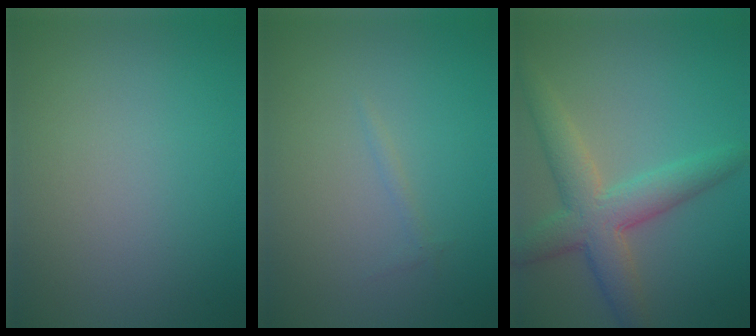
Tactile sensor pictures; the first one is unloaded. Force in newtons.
{"total": 0.5, "press": 0.5, "slide": 0.0}
{"total": 5.5, "press": 5.5, "slide": 0.5}